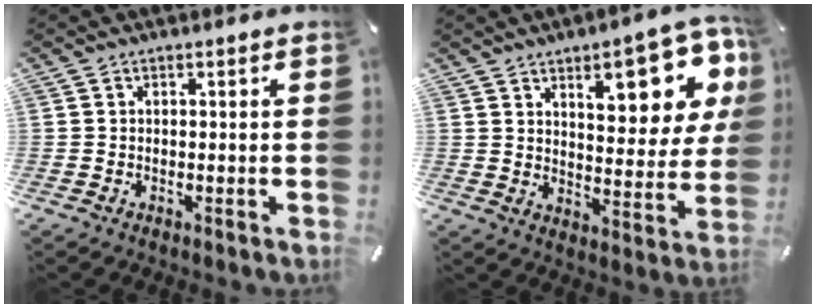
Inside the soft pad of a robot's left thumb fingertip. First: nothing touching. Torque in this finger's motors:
{"motor_torque": [2.46, 2.55, 1.82, -0.95, 0.15]}